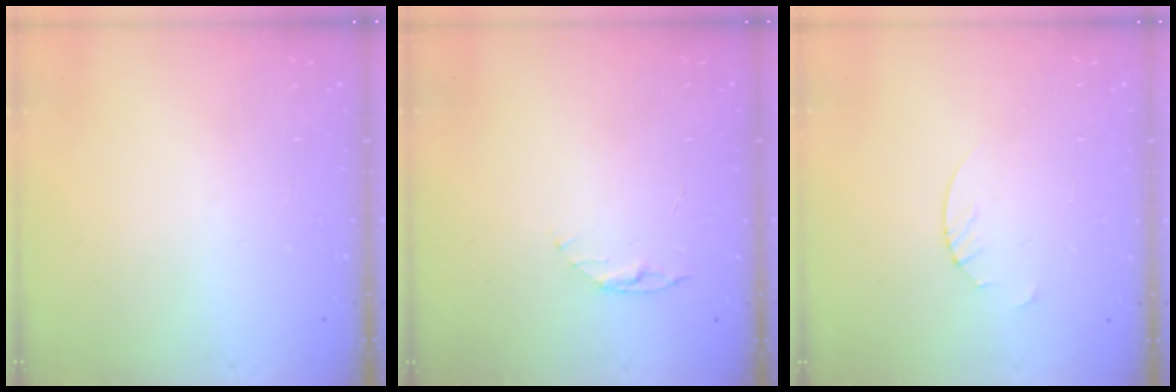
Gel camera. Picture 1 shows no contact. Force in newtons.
{"total": 3.9, "press": 3.9, "slide": 0.4}
{"total": 1.9, "press": 1.9, "slide": 0.2}